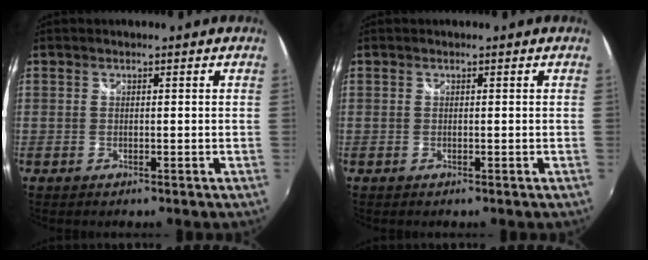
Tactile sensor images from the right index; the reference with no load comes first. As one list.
[{"total": 0.0}]